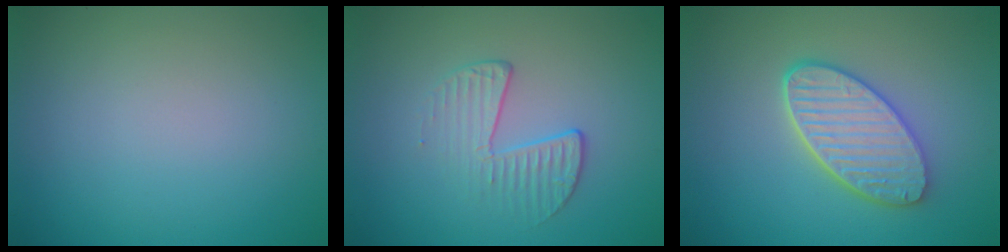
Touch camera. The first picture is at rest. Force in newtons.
{"total": 2.2, "press": 1.3, "slide": 1.8}
{"total": 5.3, "press": 4.4, "slide": 3.0}